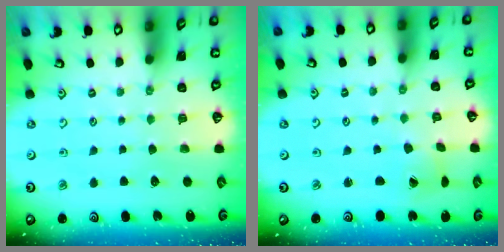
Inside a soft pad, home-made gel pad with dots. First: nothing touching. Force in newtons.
{"total": 1.7, "press": 1.7, "slide": 0.2}